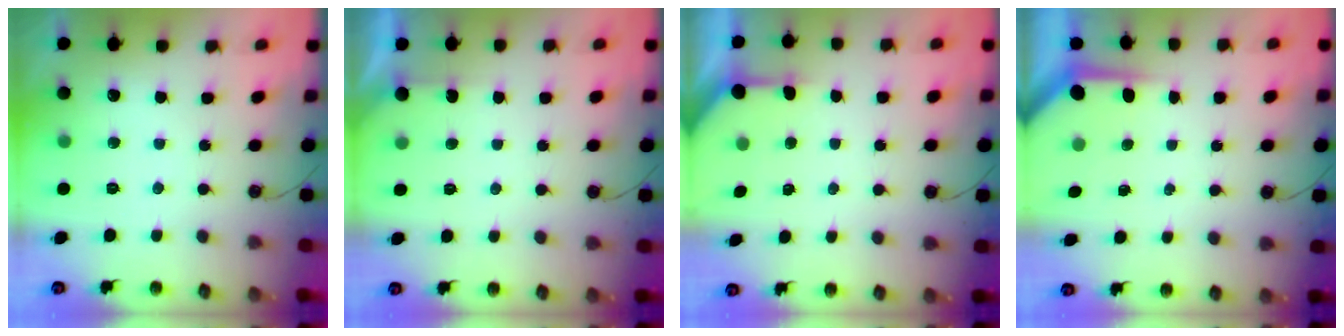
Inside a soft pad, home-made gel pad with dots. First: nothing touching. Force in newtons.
{"total": 2.3, "press": 2.2, "slide": 0.3}
{"total": 3.6, "press": 3.6, "slide": 0.3}
{"total": 3.9, "press": 3.9, "slide": 0.4}